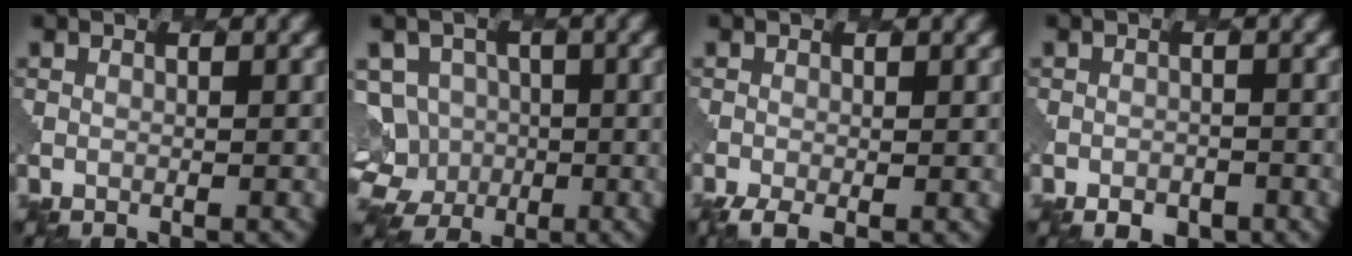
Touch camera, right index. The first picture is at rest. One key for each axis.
{"total": 6.6, "fx": -1.5, "fy": 6.3, "fz": 1.6, "tx": -0.026, "ty": 0.011, "tz": -0.047}
{"total": 2.9, "fx": -1.4, "fy": 1.0, "fz": 2.3, "tx": -0.039, "ty": -0.002, "tz": -0.022}
{"total": 2.2, "fx": -1.6, "fy": 1.3, "fz": 0.8, "tx": -0.012, "ty": -0.001, "tz": -0.023}